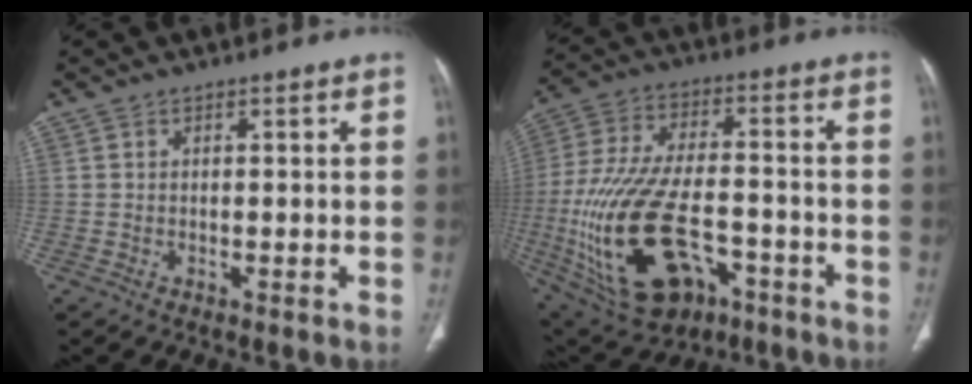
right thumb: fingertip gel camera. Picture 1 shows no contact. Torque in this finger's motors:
{"motor_torque": [1.38, 0.42, 2.40, -0.37, 0.81]}